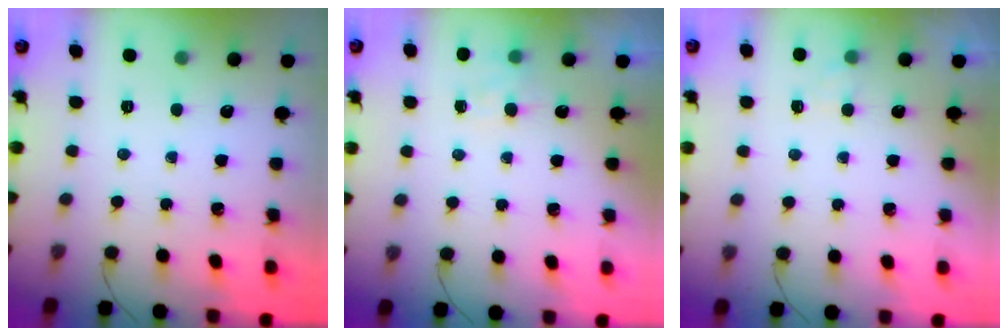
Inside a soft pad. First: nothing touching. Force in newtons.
{"total": 3.2, "press": 3.0, "slide": 1.2}
{"total": 2.0, "press": 1.4, "slide": 1.4}